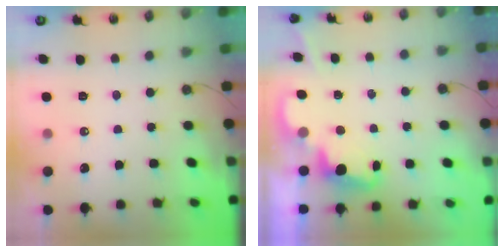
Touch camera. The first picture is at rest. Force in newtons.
{"total": 2.3, "press": 2.2, "slide": 0.5}